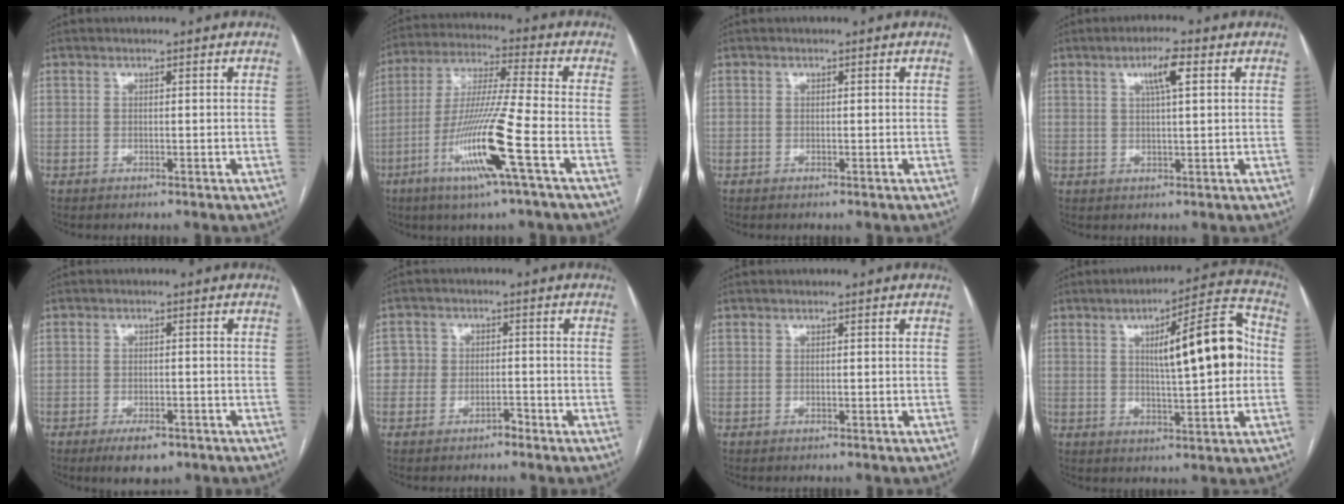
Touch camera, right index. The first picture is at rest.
{"total": 14.4, "force": [-5.7, -1.1, 13.2], "torque": [-0.266, -0.018, -0.113]}
{"total": 0.0}
{"total": 4.5, "force": [1.9, 0.5, 4.1], "torque": [-0.076, 0.007, 0.033]}
{"total": 4.6, "force": [-2.9, 2.0, 2.9], "torque": [-0.049, -0.002, -0.039]}
{"total": 3.4, "force": [-1.6, 2.8, 0.9], "torque": [0.002, 0.016, -0.034]}
{"total": 0.0}
{"total": 13.8, "force": [1.6, 2.3, 13.5], "torque": [-0.194, 0.032, 0.023]}